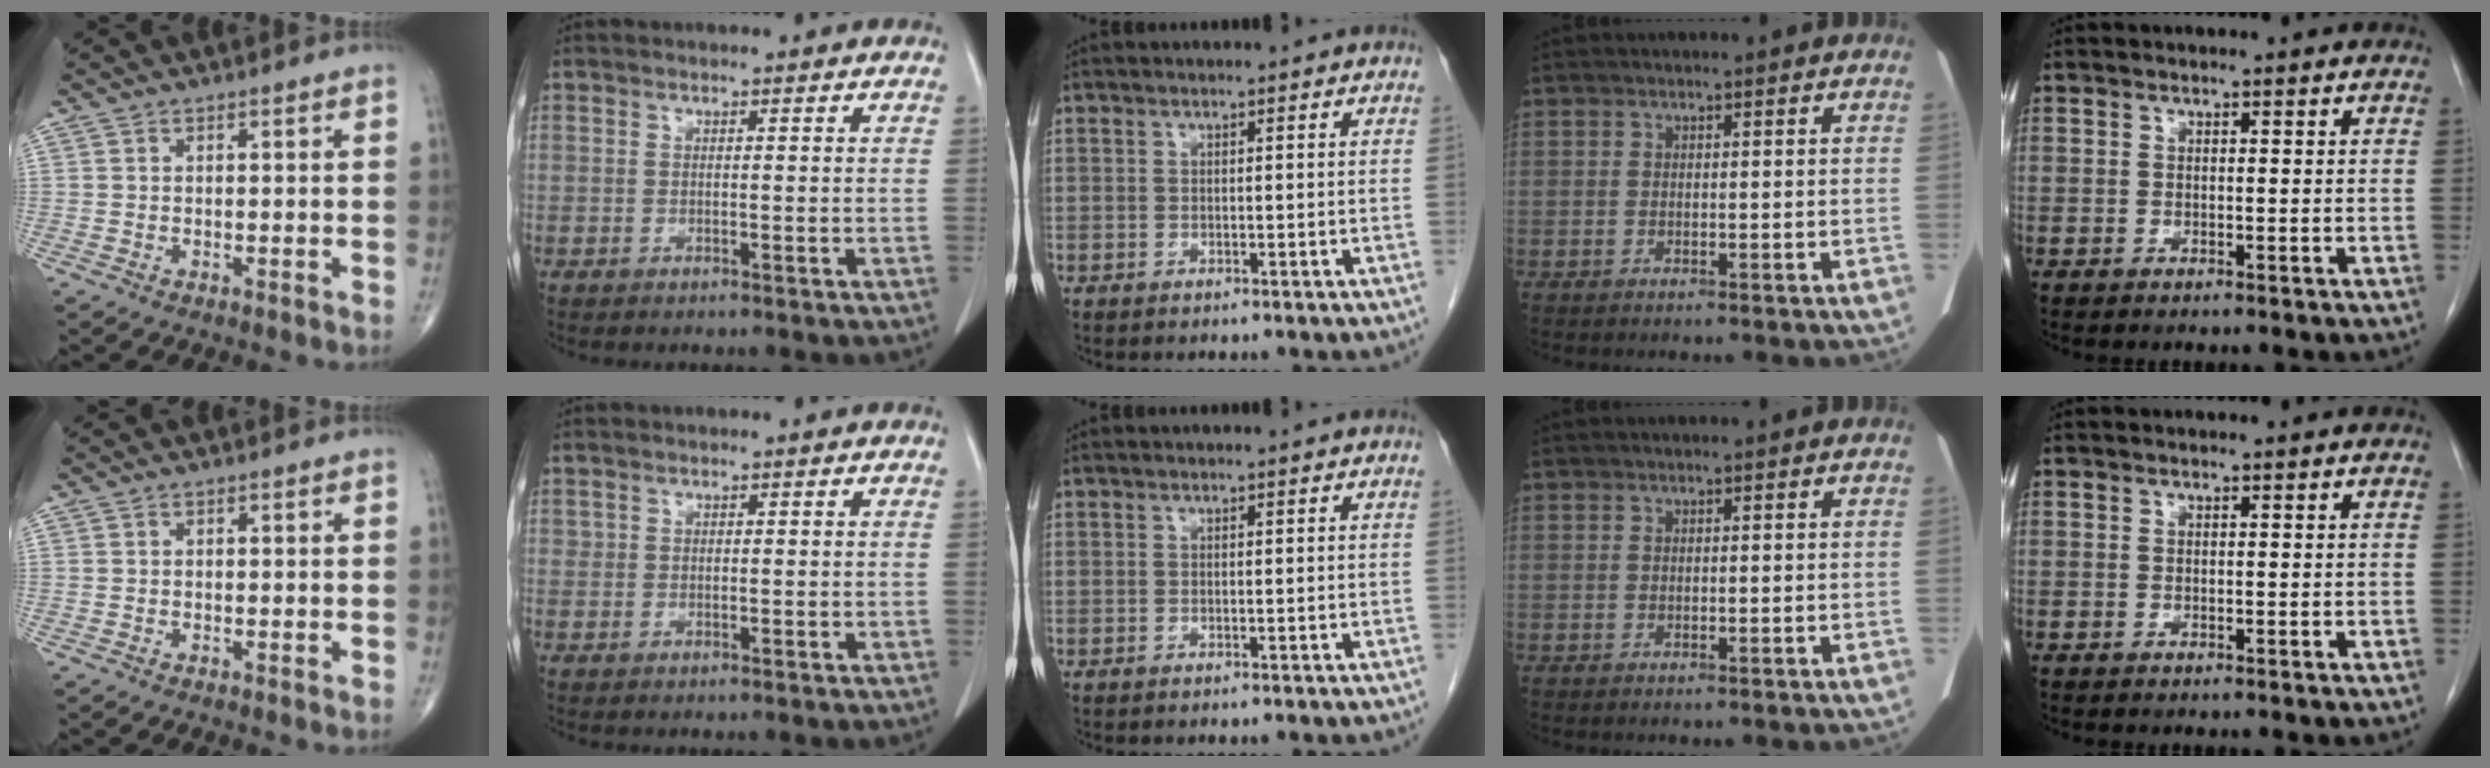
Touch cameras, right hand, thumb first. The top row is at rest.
{"index": {"total": 0.6, "force": [0.3, 0.4, 0.1], "torque": [0.004, 0.003, 0.006]}}